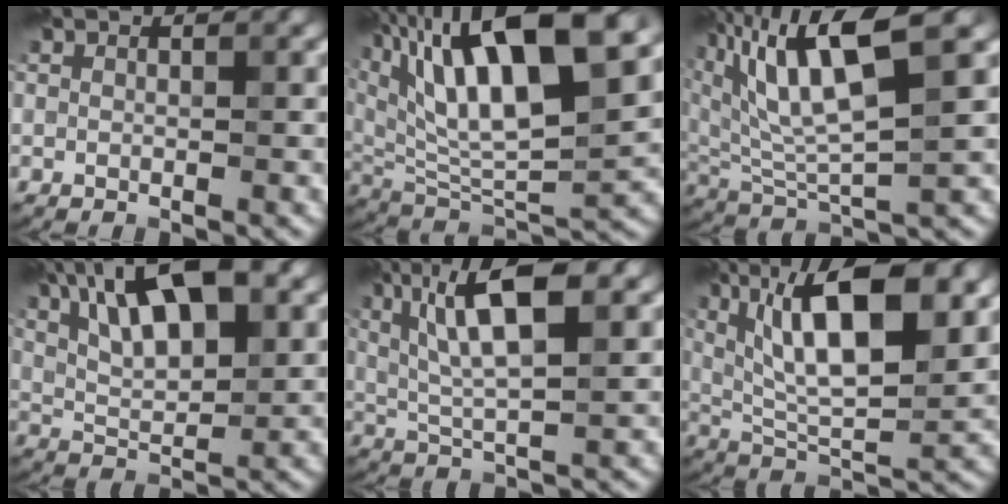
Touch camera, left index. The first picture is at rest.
{"total": 16.7, "force": [7.5, 5.9, 13.7], "torque": [-0.255, 0.024, 0.131]}
{"total": 10.9, "force": [4.9, 3.1, 9.2], "torque": [-0.186, 0.015, 0.088]}
{"total": 12.0, "force": [6.1, 4.6, 9.2], "torque": [-0.136, 0.025, 0.082]}
{"total": 8.9, "force": [3.3, 2.4, 7.9], "torque": [-0.142, 0.016, 0.058]}
{"total": 12.5, "force": [4.8, 4.3, 10.7], "torque": [-0.170, 0.006, 0.079]}